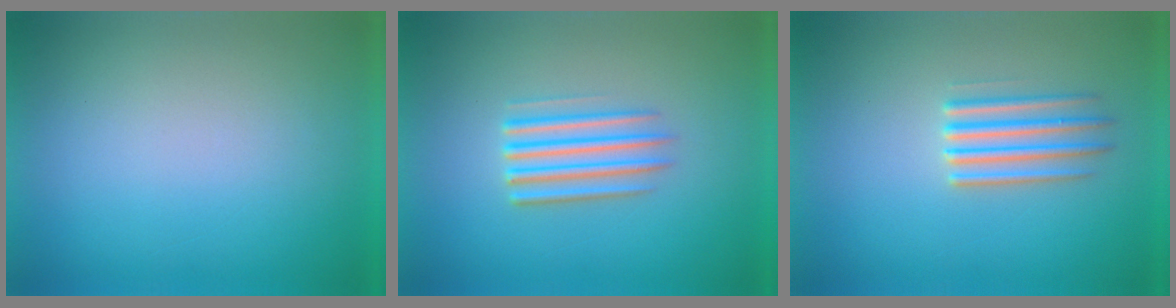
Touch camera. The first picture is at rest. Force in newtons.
{"total": 3.6}
{"total": 2.5}